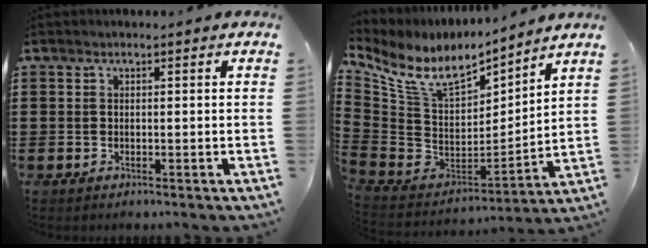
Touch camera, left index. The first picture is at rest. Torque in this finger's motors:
{"motor_torque": [2.14, 0.00, 0.45, 0.09]}